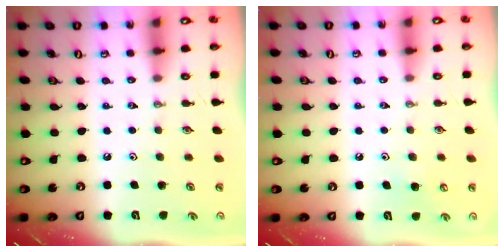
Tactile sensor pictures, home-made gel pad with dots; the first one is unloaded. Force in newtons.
{"total": 6.0, "press": 5.9, "slide": 0.7}